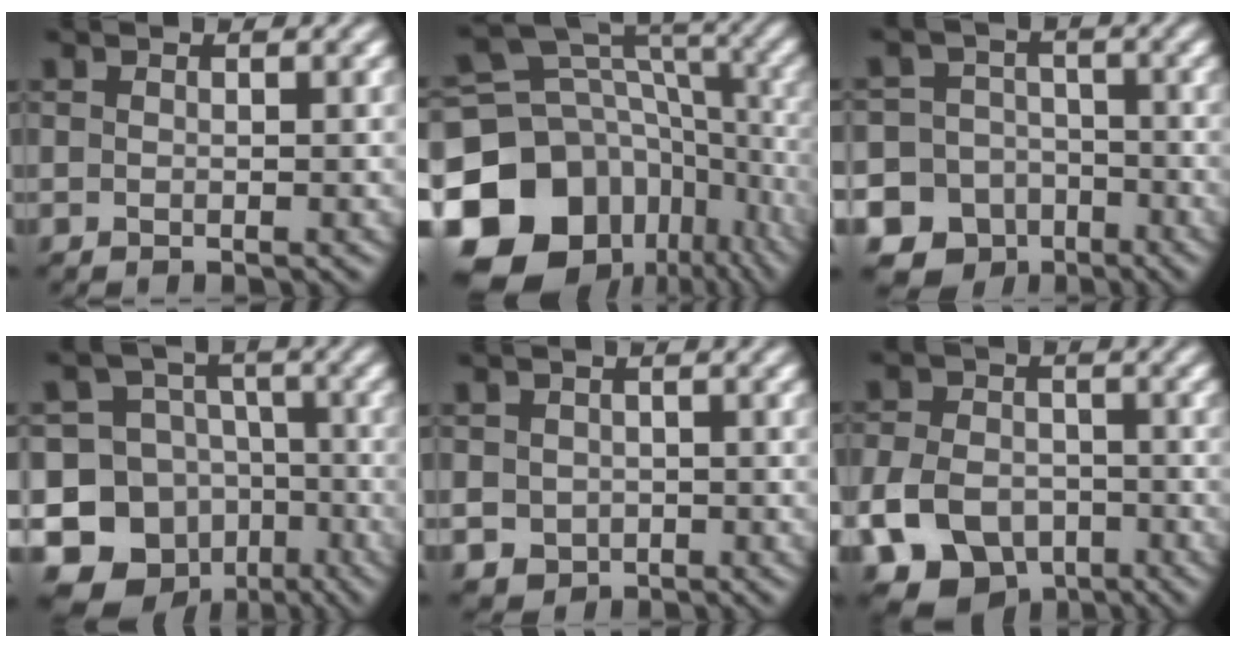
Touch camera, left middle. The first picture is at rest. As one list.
[{"total": 18.1, "force": [-7.5, 13.9, 8.9], "torque": [-0.209, -0.004, -0.116]}, {"total": 14.0, "force": [-8.6, 10.8, 1.8], "torque": [-0.047, -0.051, -0.142]}, {"total": 15.6, "force": [-8.4, 12.3, 4.3], "torque": [-0.103, -0.033, -0.117]}, {"total": 2.4, "force": [-0.8, 2.1, 0.6], "torque": [-0.016, -0.007, -0.009]}, {"total": 9.6, "force": [-5.2, 6.7, 4.6], "torque": [-0.083, -0.028, -0.105]}]